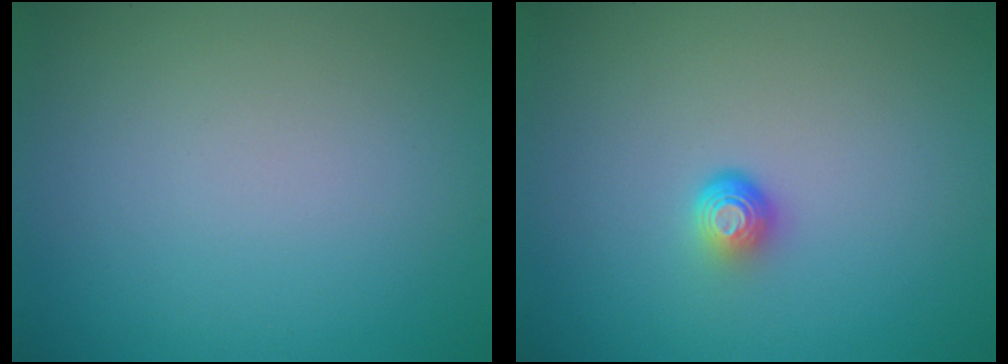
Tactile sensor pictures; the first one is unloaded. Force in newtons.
{"total": 1.7, "press": 1.1, "slide": 1.3}